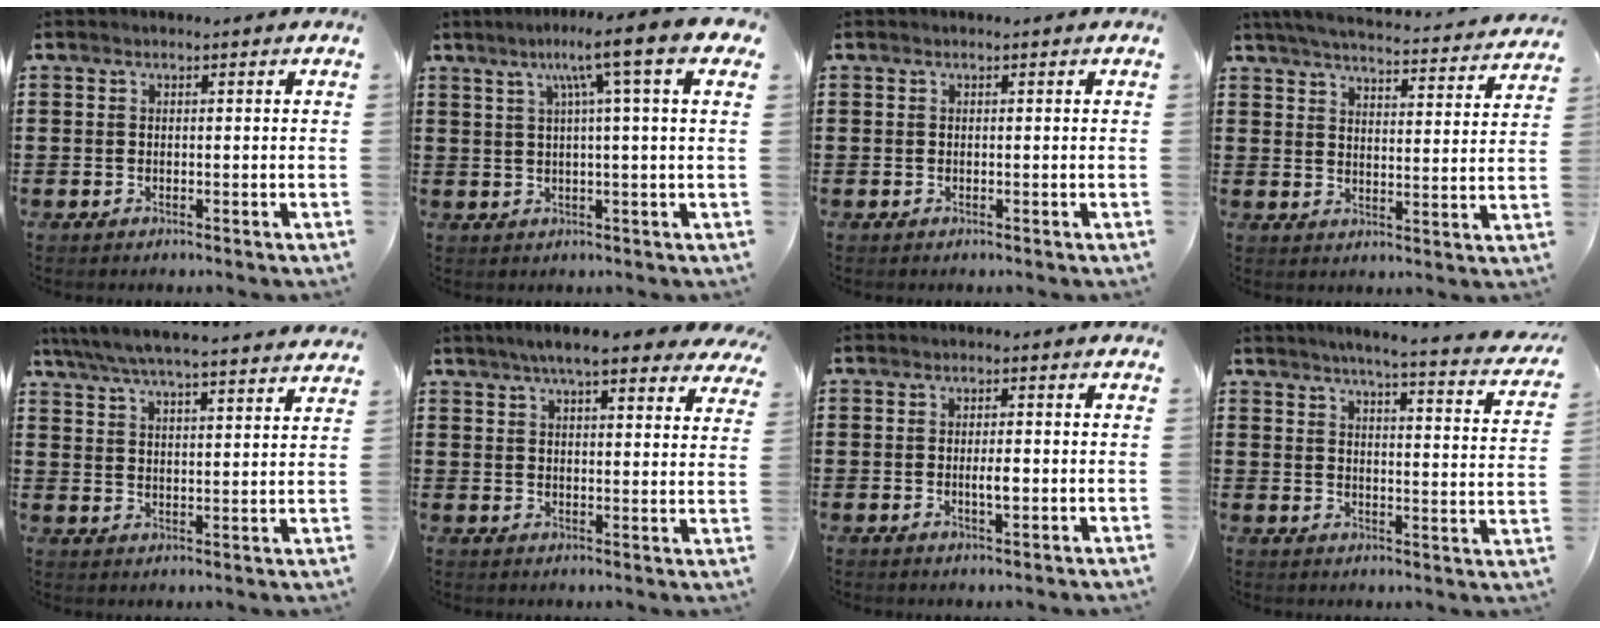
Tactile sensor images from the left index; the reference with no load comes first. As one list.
[{"total": 8.9, "force": [3.5, -0.7, 8.1], "torque": [-0.156, -0.005, 0.047]}, {"total": 0.0}, {"total": 4.6, "force": [4.4, -0.3, 1.3], "torque": [-0.047, -0.034, 0.072]}, {"total": 5.9, "force": [5.5, -0.1, 2.1], "torque": [-0.062, -0.032, 0.095]}, {"total": 7.3, "force": [6.1, 0.8, 3.8], "torque": [-0.083, -0.013, 0.109]}, {"total": 2.6, "force": [-0.2, 0.7, 2.5], "torque": [-0.045, -0.002, -0.003]}, {"total": 4.1, "force": [3.5, -0.7, 2.1], "torque": [-0.058, -0.033, 0.052]}]